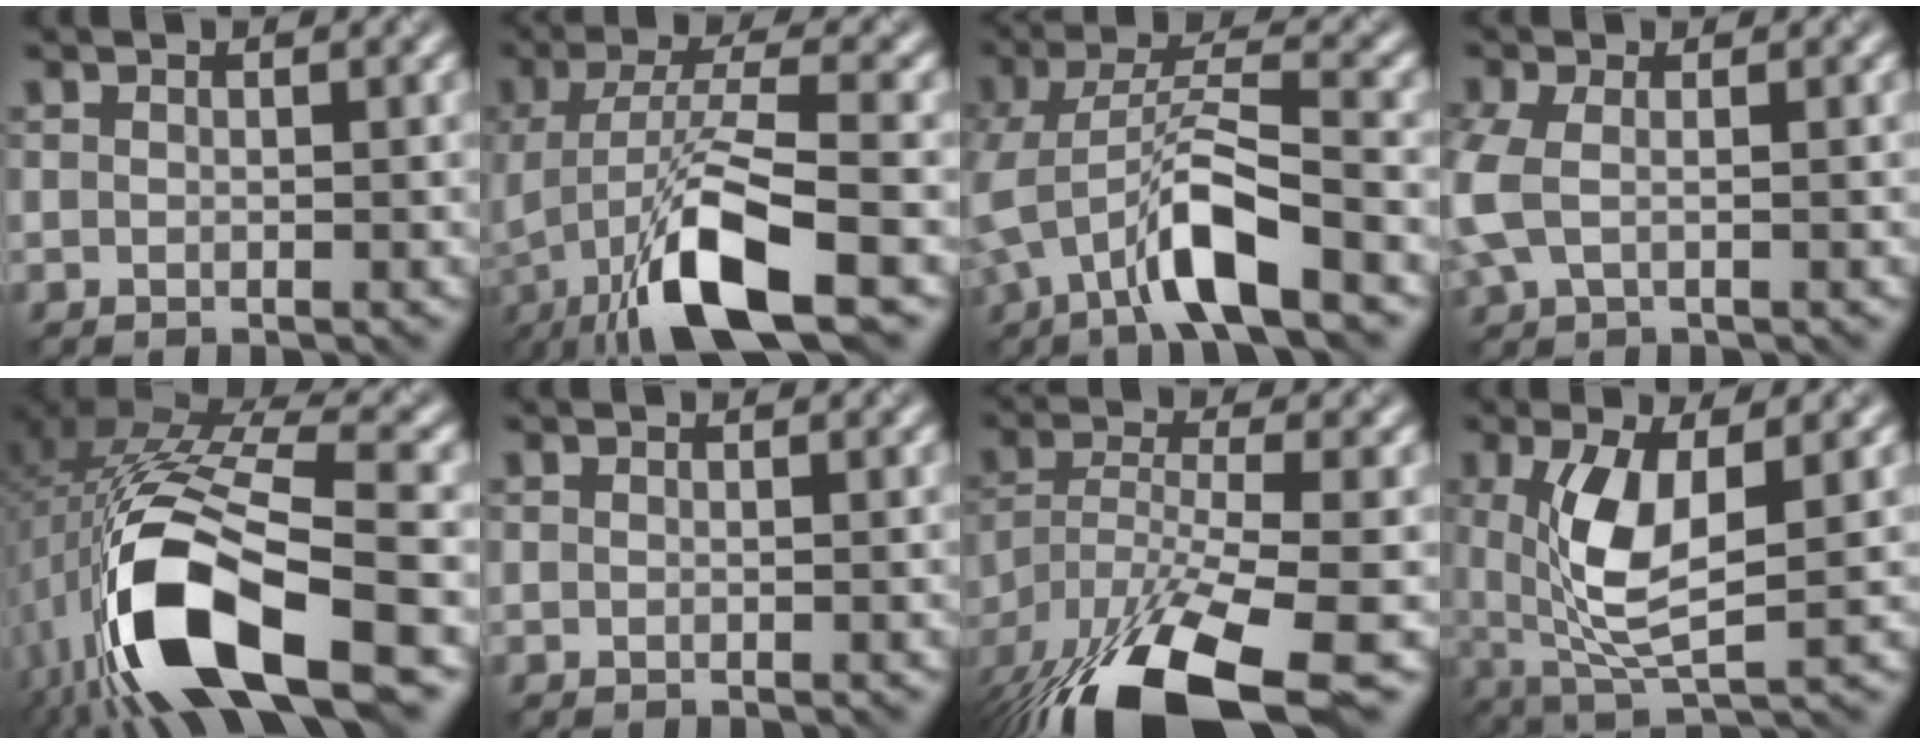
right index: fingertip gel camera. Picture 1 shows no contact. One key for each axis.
{"total": 9.9, "fx": -4.4, "fy": 2.5, "fz": 8.5, "tx": -0.163, "ty": 0.001, "tz": -0.083}
{"total": 7.8, "fx": -4.0, "fy": 2.2, "fz": 6.4, "tx": -0.127, "ty": 0.005, "tz": -0.077}
{"total": 3.3, "fx": -0.4, "fy": 1.9, "fz": 2.7, "tx": -0.086, "ty": -0.003, "tz": -0.011}
{"total": 15.3, "fx": -5.6, "fy": 6.2, "fz": 12.8, "tx": -0.263, "ty": -0.020, "tz": -0.093}
{"total": 0.0}
{"total": 13.5, "fx": -8.7, "fy": 4.3, "fz": 9.4, "tx": -0.209, "ty": -0.038, "tz": -0.148}
{"total": 6.8, "fx": 0.7, "fy": 2.3, "fz": 6.3, "tx": -0.134, "ty": -0.013, "tz": 0.018}